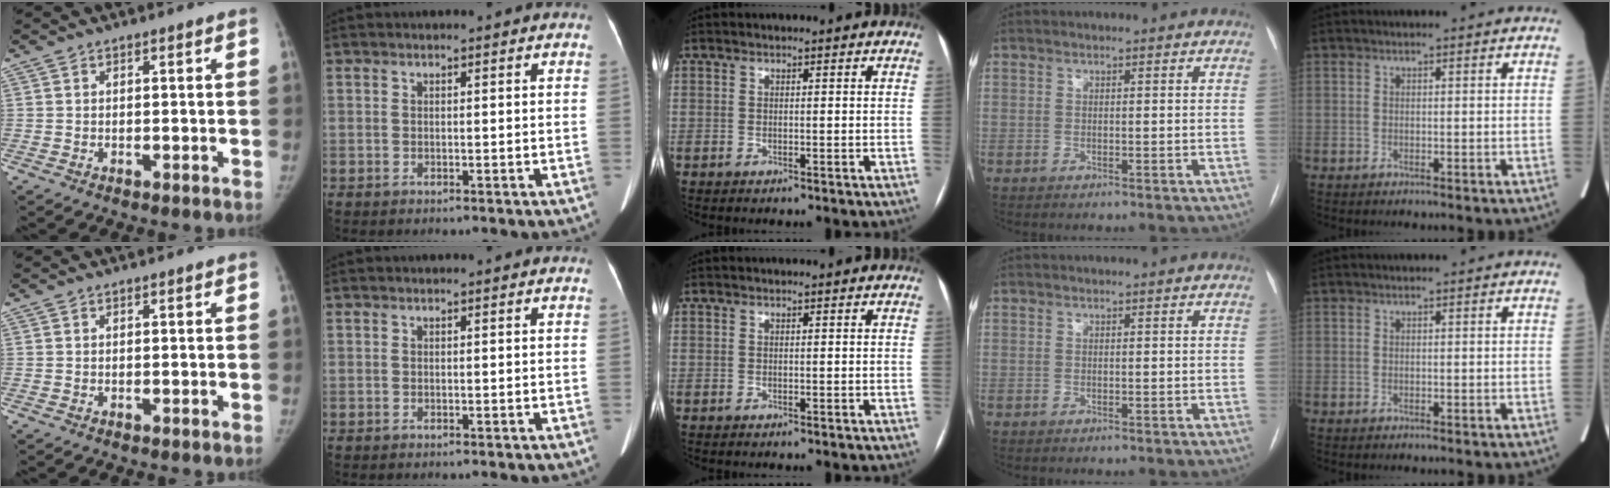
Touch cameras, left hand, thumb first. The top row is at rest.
{}